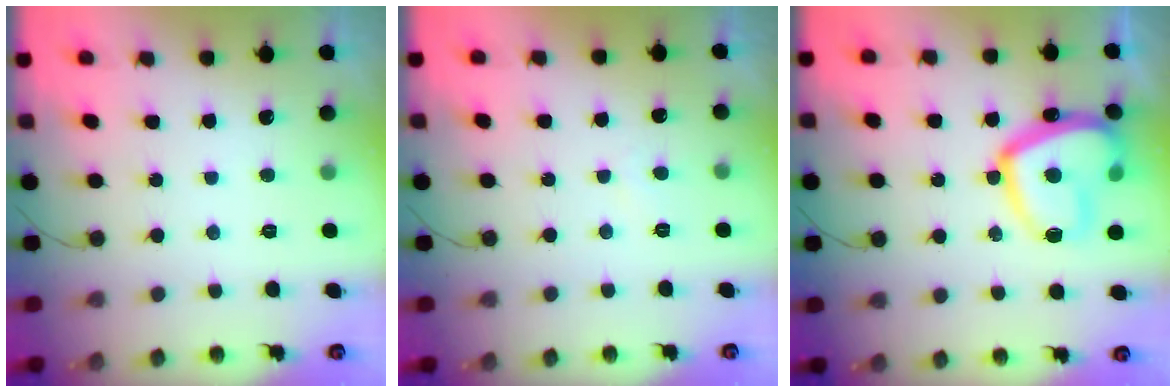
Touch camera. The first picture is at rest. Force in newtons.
{"total": 1.8, "press": 1.8, "slide": 0.3}
{"total": 19.1, "press": 19.0, "slide": 1.8}